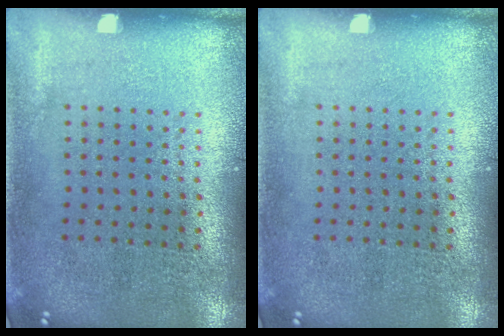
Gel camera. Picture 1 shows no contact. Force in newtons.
{"total": 0.0}